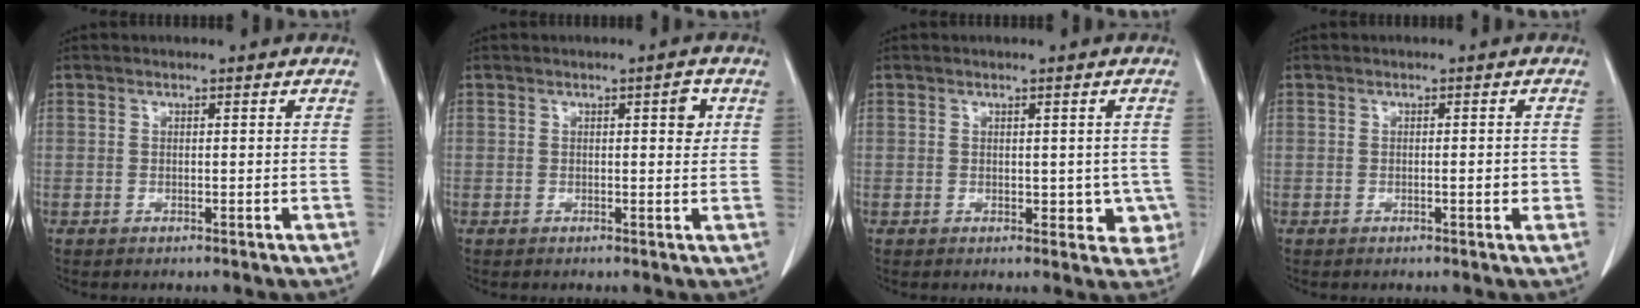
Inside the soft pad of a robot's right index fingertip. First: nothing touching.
{"total": 2.2, "force": [0.8, 0.6, 2.0], "torque": [-0.025, 0.001, 0.009]}
{"total": 3.9, "force": [-0.2, 2.7, 2.8], "torque": [-0.008, 0.003, 0.002]}
{"total": 1.7, "force": [-0.4, 0.5, 1.6], "torque": [-0.022, 0.001, -0.005]}